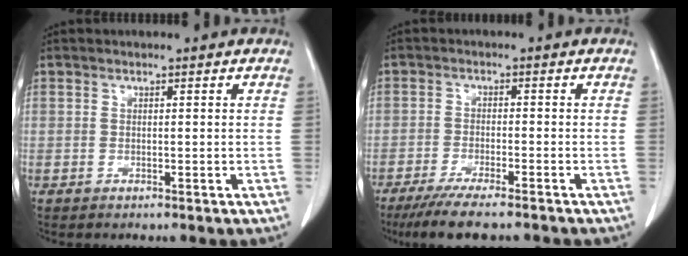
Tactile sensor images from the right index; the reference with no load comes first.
{"total": 9.5, "force": [-7.8, 1.0, 5.3], "torque": [-0.081, -0.021, -0.122]}